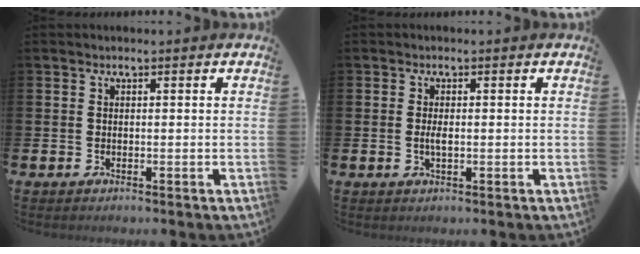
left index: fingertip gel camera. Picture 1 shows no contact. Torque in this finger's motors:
{"motor_torque": [0.22, -0.06, 0.03, 0.05]}